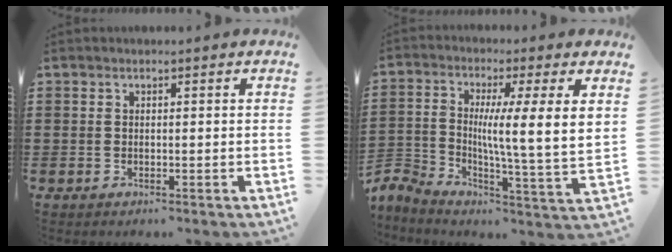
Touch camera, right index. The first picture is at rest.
{"total": 7.2, "force": [1.7, 0.5, 7.0], "torque": [-0.135, -0.023, 0.023]}